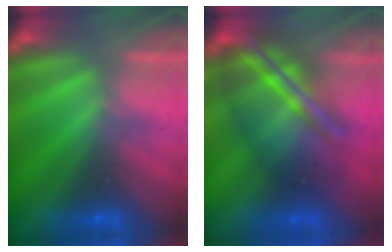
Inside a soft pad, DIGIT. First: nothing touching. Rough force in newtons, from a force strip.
{"total": 8.3}